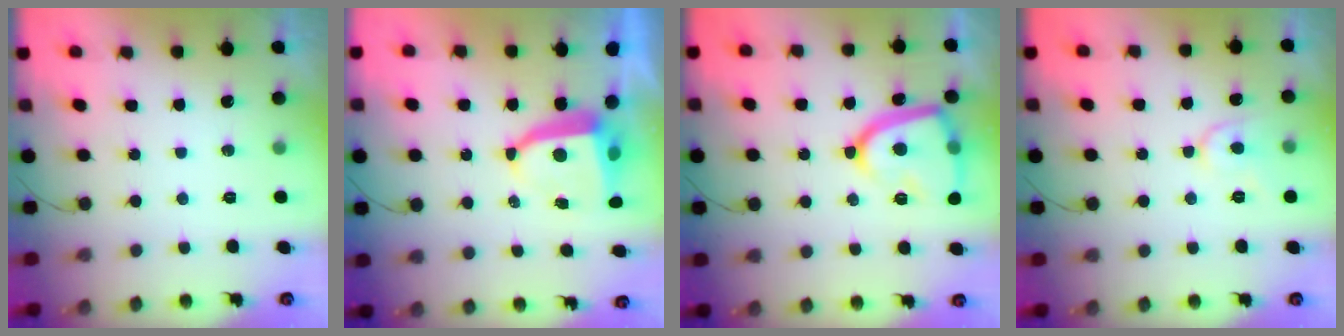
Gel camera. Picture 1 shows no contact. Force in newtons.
{"total": 7.8, "press": 7.8, "slide": 0.5}
{"total": 17.7, "press": 17.6, "slide": 1.6}
{"total": 6.4, "press": 6.4, "slide": 0.8}